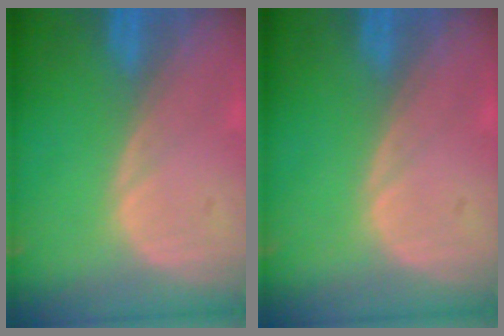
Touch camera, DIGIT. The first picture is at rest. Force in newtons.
{"total": 0.0}